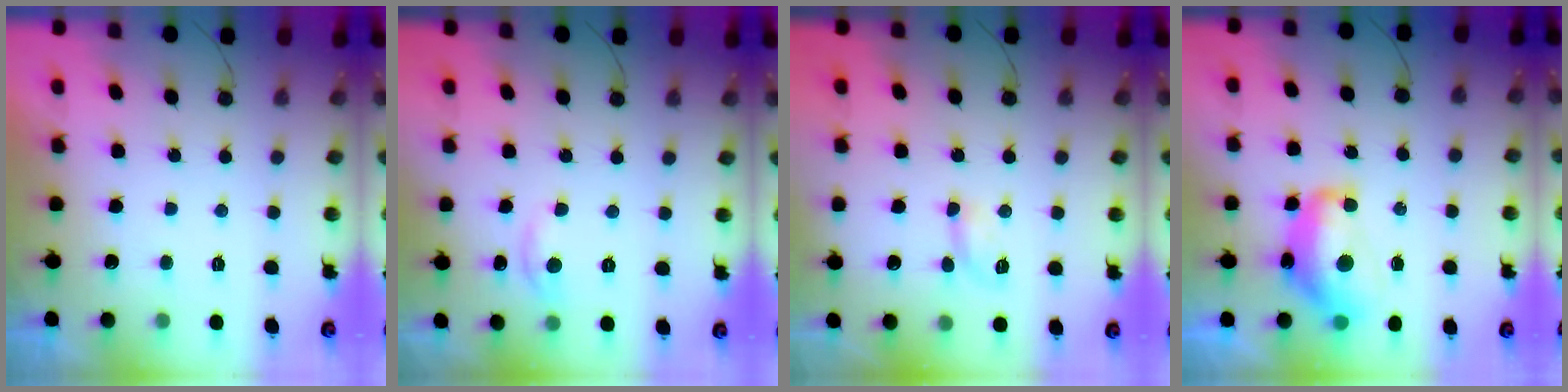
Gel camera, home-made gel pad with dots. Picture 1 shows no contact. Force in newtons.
{"total": 3.8, "press": 3.7, "slide": 0.5}
{"total": 4.3, "press": 4.3, "slide": 0.6}
{"total": 13.3, "press": 13.3, "slide": 1.0}